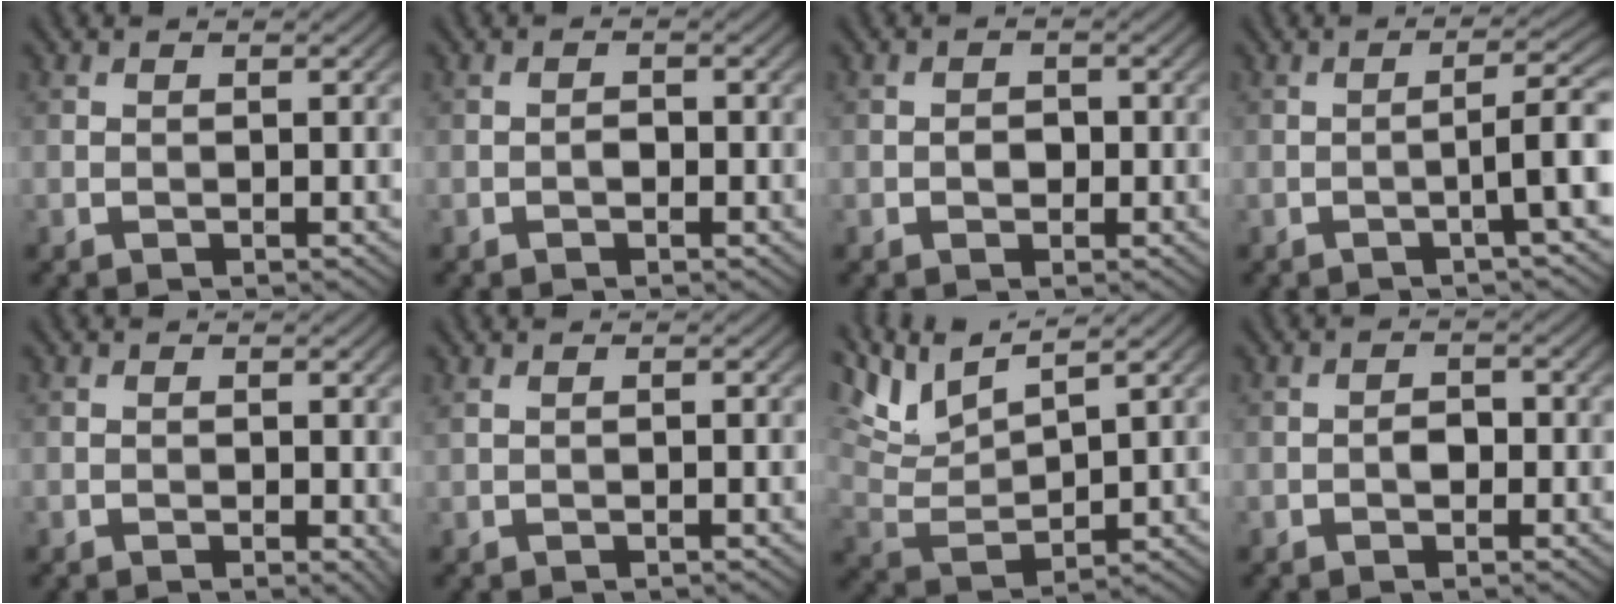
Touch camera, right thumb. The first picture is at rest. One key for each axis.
{"total": 1.0, "fx": -0.5, "fy": 0.6, "fz": 0.5, "tx": -0.009, "ty": 0.002, "tz": -0.011}
{"total": 1.5, "fx": -0.4, "fy": 1.3, "fz": 0.8, "tx": -0.015, "ty": -0.003, "tz": -0.009}
{"total": 4.9, "fx": -1.4, "fy": 0.4, "fz": 4.7, "tx": -0.074, "ty": 0.019, "tz": -0.035}
{"total": 1.1, "fx": 0.0, "fy": 0.7, "fz": 0.9, "tx": -0.010, "ty": -0.006, "tz": 0.000}
{"total": 0.8, "fx": 0.5, "fy": 0.1, "fz": 0.6, "tx": -0.020, "ty": 0.004, "tz": 0.007}
{"total": 8.4, "fx": 6.1, "fy": 2.1, "fz": 5.3, "tx": -0.127, "ty": 0.010, "tz": 0.128}
{"total": 1.5, "fx": -0.5, "fy": 1.1, "fz": 0.9, "tx": -0.017, "ty": 0.000, "tz": -0.013}